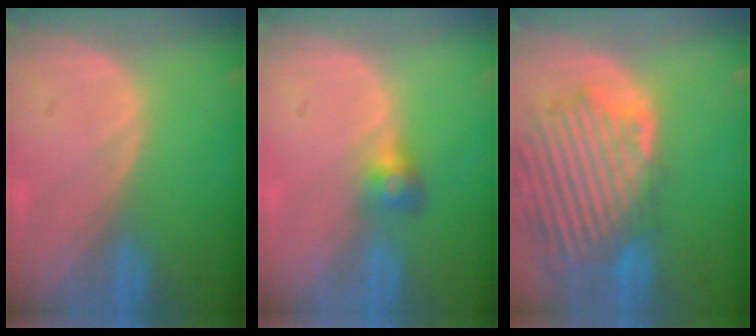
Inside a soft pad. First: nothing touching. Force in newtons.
{"total": 2.8, "press": 2.6, "slide": 0.9}
{"total": 13.5, "press": 11.7, "slide": 6.8}